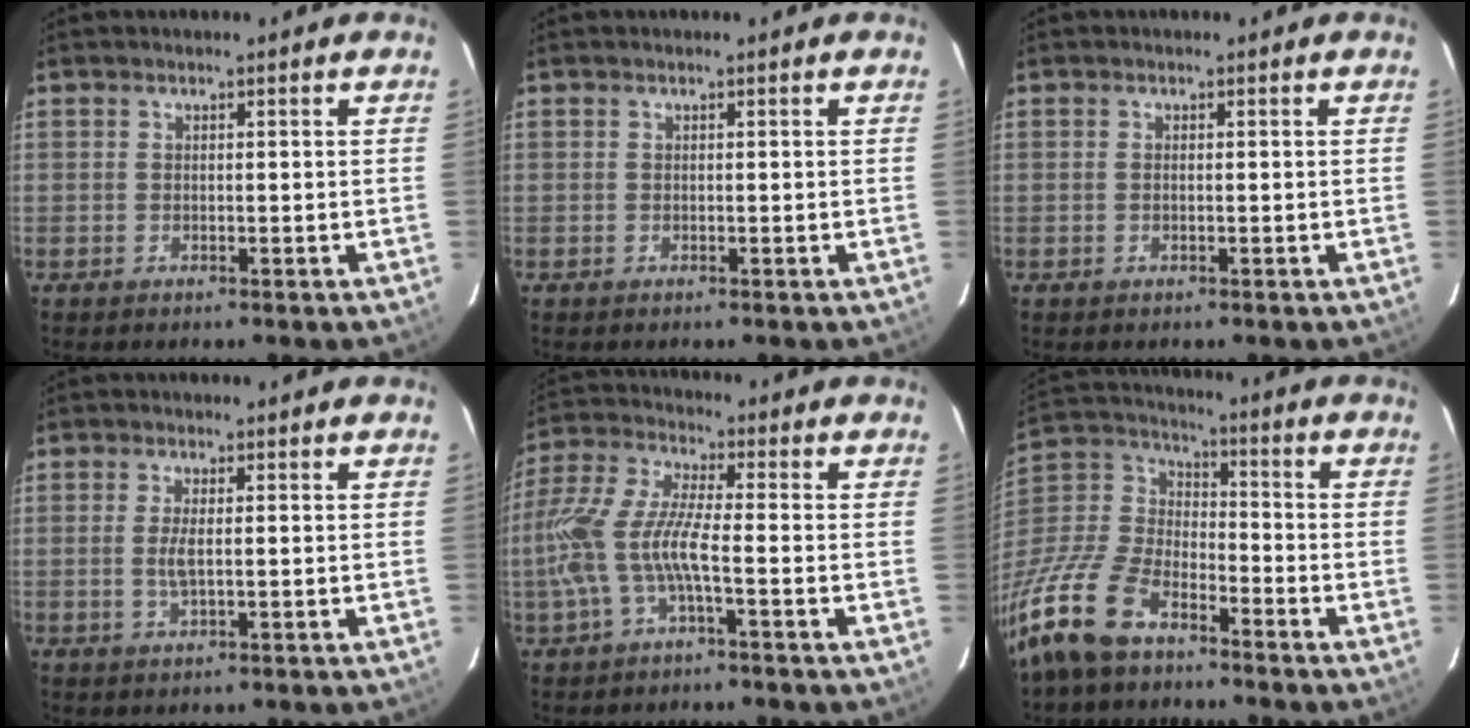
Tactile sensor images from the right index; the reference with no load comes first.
{"total": 0.0}
{"total": 0.6, "force": [0.0, -0.1, 0.6], "torque": [-0.013, 0.002, -0.002]}
{"total": 3.1, "force": [-0.1, 0.8, 3.0], "torque": [-0.059, -0.003, -0.001]}
{"total": 12.1, "force": [-3.5, 2.3, 11.3], "torque": [-0.249, -0.001, -0.068]}
{"total": 19.1, "force": [-12.8, 9.6, 10.4], "torque": [-0.255, -0.001, -0.249]}